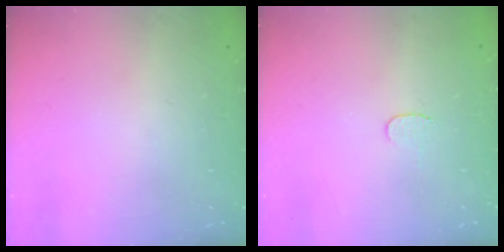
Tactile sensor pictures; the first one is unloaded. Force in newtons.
{"total": 3.6, "press": 3.6, "slide": 0.4}